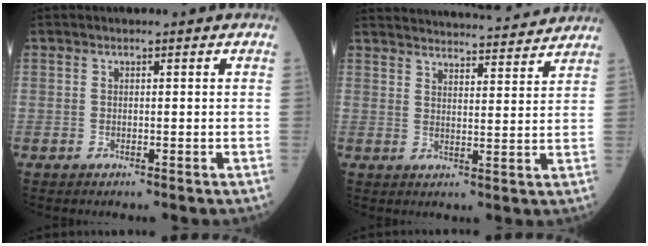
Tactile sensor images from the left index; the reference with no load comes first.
{"total": 20.6, "force": [19.8, 2.3, 5.1], "torque": [-0.077, 0.008, 0.262]}